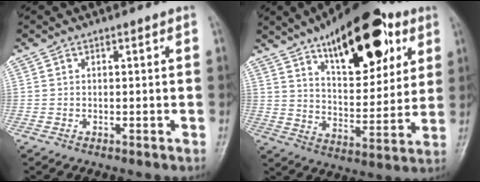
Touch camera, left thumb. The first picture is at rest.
{"total": 22.5, "force": [11.7, 10.0, 16.4], "torque": [-0.203, -0.037, 0.186]}